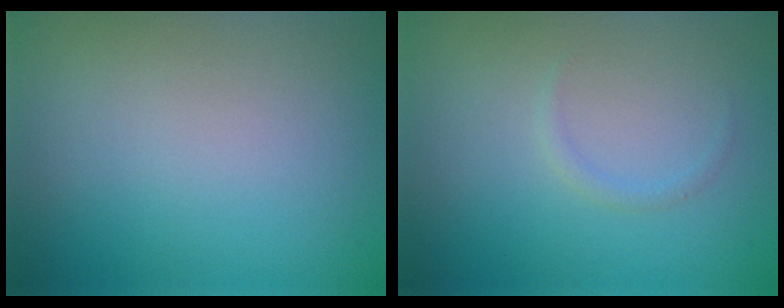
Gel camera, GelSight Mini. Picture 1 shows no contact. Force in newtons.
{"total": 0.7, "press": 0.7, "slide": 0.1}